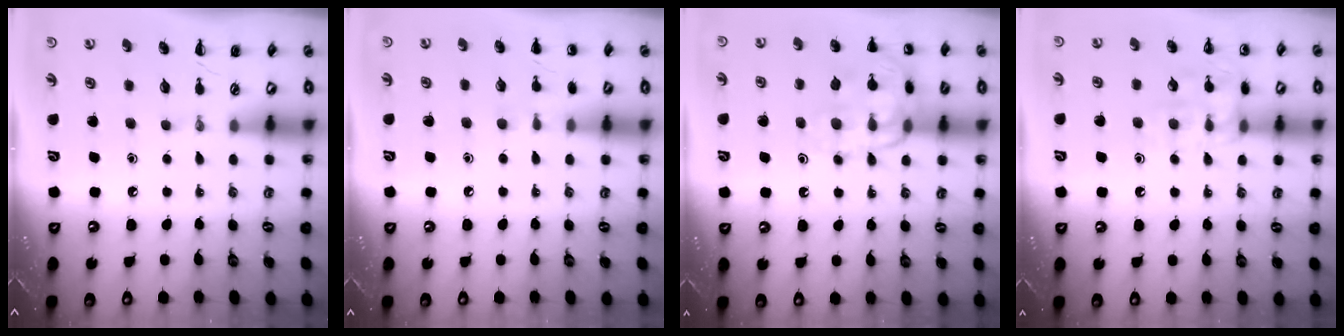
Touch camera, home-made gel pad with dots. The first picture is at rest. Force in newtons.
{"total": 6.2, "press": 5.9, "slide": 1.9}
{"total": 15.1, "press": 15.0, "slide": 1.6}
{"total": 11.2, "press": 11.2, "slide": 0.6}